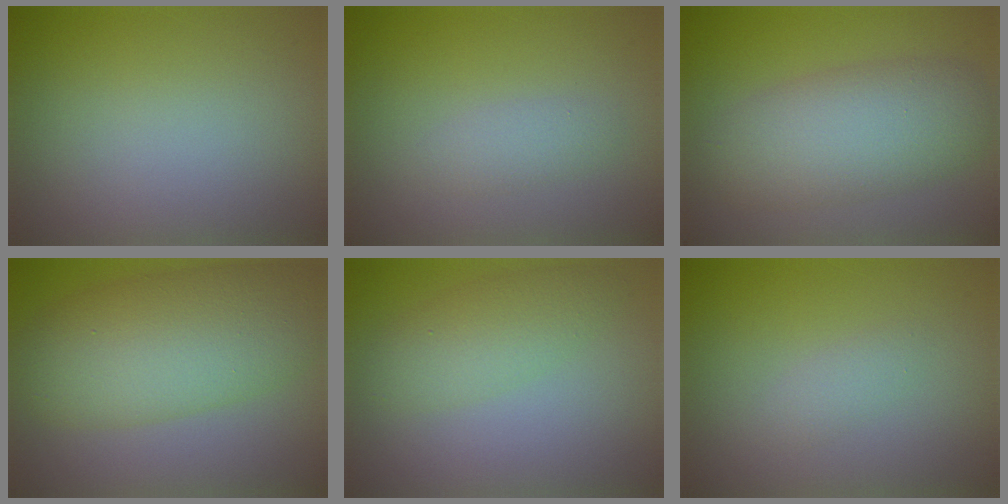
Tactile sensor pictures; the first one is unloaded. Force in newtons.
{"total": 1.5, "press": 1.5, "slide": 0.1}
{"total": 6.4, "press": 6.4, "slide": 0.5}
{"total": 8.6, "press": 8.6, "slide": 0.2}
{"total": 2.9, "press": 2.9, "slide": 0.0}
{"total": 1.0, "press": 1.0, "slide": 0.1}